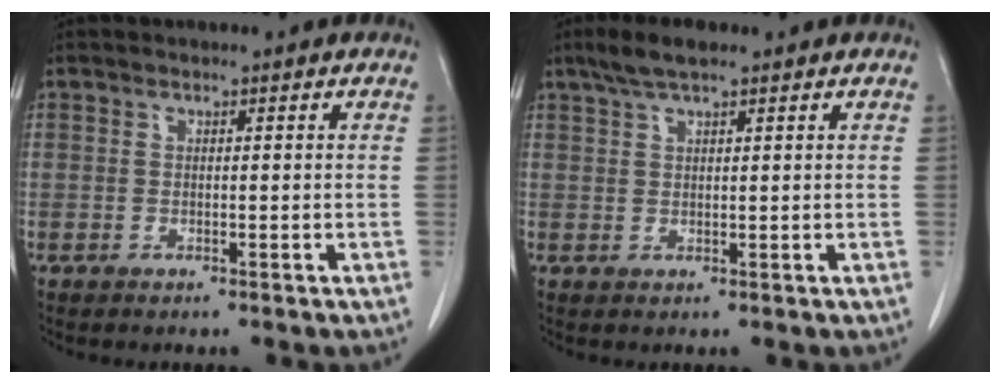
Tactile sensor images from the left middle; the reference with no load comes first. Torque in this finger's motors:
{"motor_torque": [0.22, -0.17, 0.02, 0.02]}